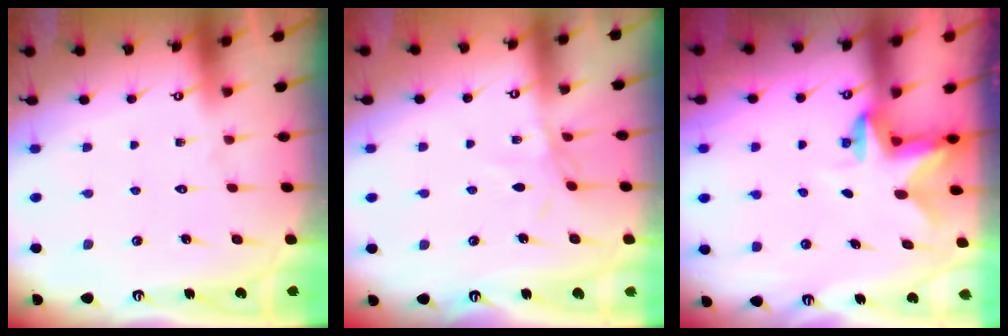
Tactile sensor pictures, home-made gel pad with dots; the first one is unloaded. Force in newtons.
{"total": 2.8, "press": 2.7, "slide": 0.5}
{"total": 2.8, "press": 2.8, "slide": 0.5}